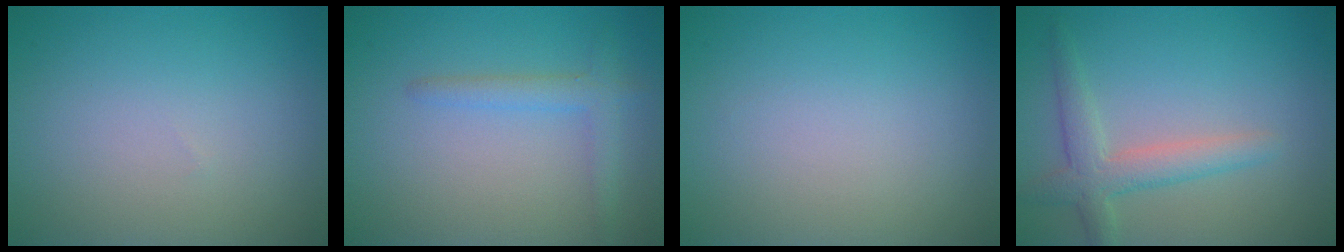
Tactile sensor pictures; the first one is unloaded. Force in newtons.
{"total": 2.1, "press": 2.1, "slide": 0.1}
{"total": 0.0}
{"total": 3.3, "press": 3.3, "slide": 0.2}